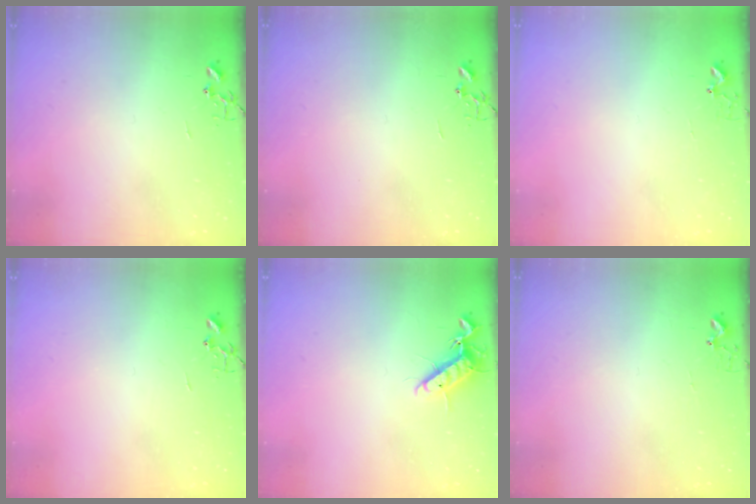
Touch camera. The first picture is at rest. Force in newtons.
{"total": 0.0}
{"total": 2.7, "press": 2.7, "slide": 0.3}
{"total": 0.0}
{"total": 11.0, "press": 10.9, "slide": 1.9}
{"total": 2.7, "press": 2.7, "slide": 0.3}